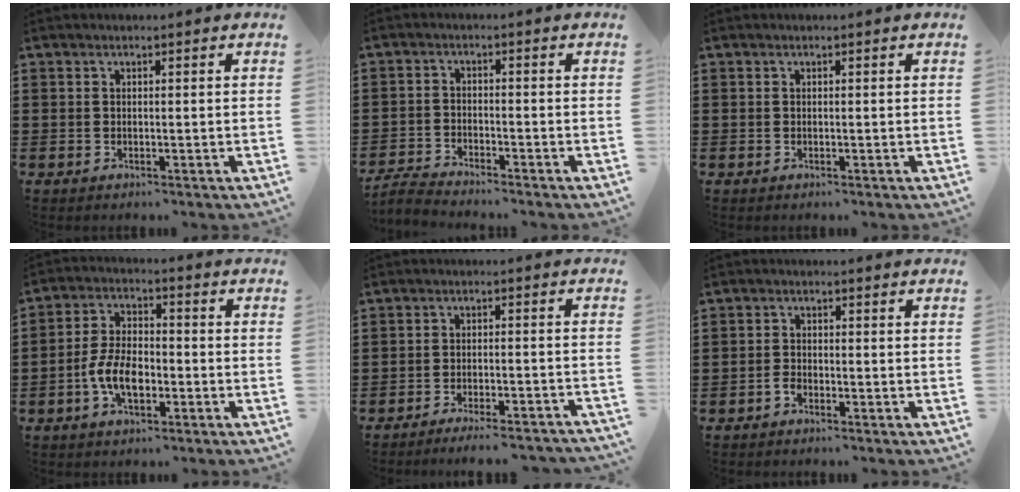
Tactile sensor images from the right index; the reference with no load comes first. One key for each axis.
{"total": 2.9, "fx": -2.9, "fy": 0.1, "fz": 0.2, "tx": -0.016, "ty": 0.001, "tz": -0.064}
{"total": 0.0}
{"total": 7.4, "fx": -2.5, "fy": 3.9, "fz": 5.8, "tx": -0.134, "ty": 0.001, "tz": -0.052}
{"total": 3.8, "fx": -3.6, "fy": -0.2, "fz": 1.2, "tx": -0.021, "ty": -0.003, "tz": -0.071}
{"total": 1.4, "fx": -1.0, "fy": 0.8, "fz": 0.5, "tx": -0.013, "ty": 0.000, "tz": -0.021}